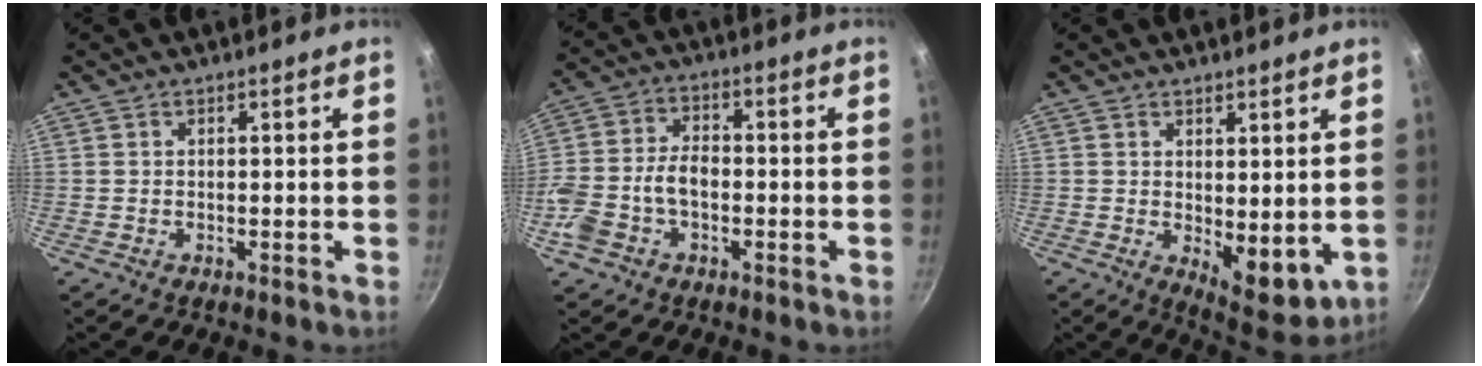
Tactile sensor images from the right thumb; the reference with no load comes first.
{"total": 9.7, "force": [-2.9, 6.2, 6.8], "torque": [-0.128, 0.035, -0.062]}
{"total": 8.4, "force": [0.7, 4.1, 7.3], "torque": [-0.082, -0.023, 0.021]}